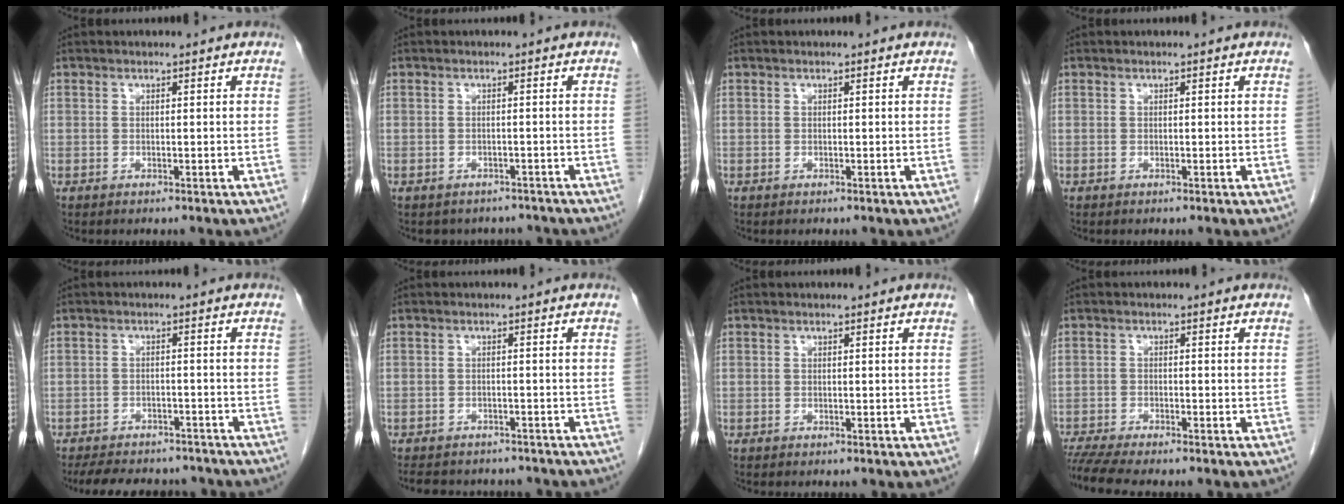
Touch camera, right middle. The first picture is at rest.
{"total": 5.1, "force": [-4.5, 2.5, 0.2], "torque": [0.003, 0.008, -0.049]}
{"total": 0.0}
{"total": 0.0}
{"total": 13.0, "force": [-11.4, 4.7, 4.1], "torque": [-0.078, 0.005, -0.145]}
{"total": 12.3, "force": [-10.8, 4.4, 3.8], "torque": [-0.076, 0.006, -0.126]}
{"total": 0.5, "force": [-0.5, 0.1, 0.2], "torque": [-0.004, -0.001, -0.009]}
{"total": 7.5, "force": [-6.6, 0.4, 3.5], "torque": [-0.054, -0.012, -0.108]}